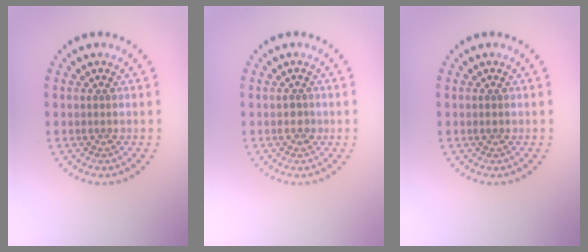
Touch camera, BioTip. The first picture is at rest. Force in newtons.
{"total": 0.9, "press": 0.8, "slide": 0.3}
{"total": 0.5, "press": 0.5, "slide": 0.0}